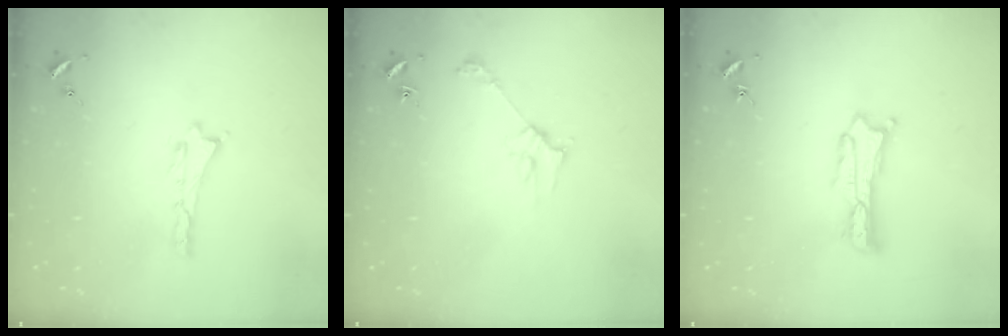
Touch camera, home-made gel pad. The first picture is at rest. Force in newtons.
{"total": 3.1, "press": 3.1, "slide": 0.3}
{"total": 1.8, "press": 1.8, "slide": 0.3}